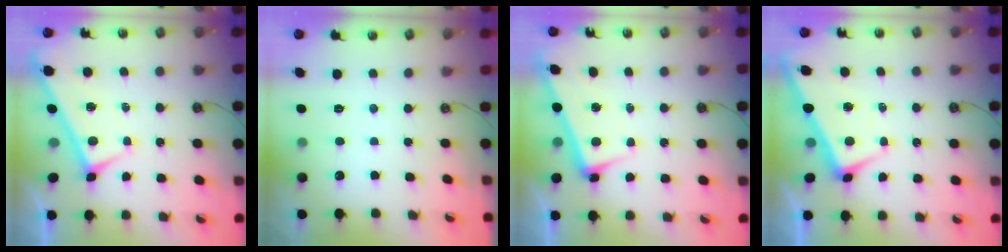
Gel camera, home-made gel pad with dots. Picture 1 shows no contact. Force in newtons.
{"total": 0.0}
{"total": 2.6, "press": 2.5, "slide": 0.7}
{"total": 0.9, "press": 0.7, "slide": 0.5}